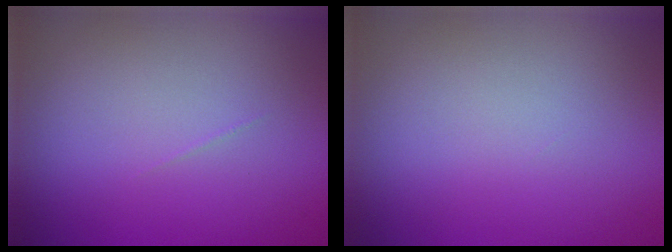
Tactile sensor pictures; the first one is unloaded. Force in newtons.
{"total": 0.0}